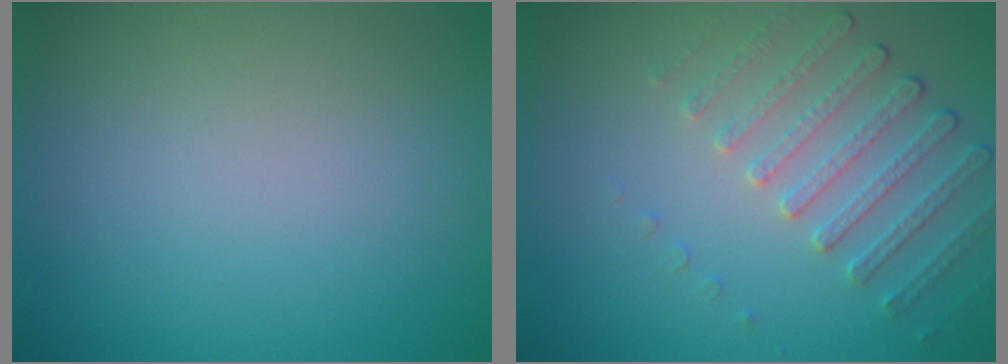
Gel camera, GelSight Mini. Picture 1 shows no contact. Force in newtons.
{"total": 2.5, "press": 2.2, "slide": 1.3}